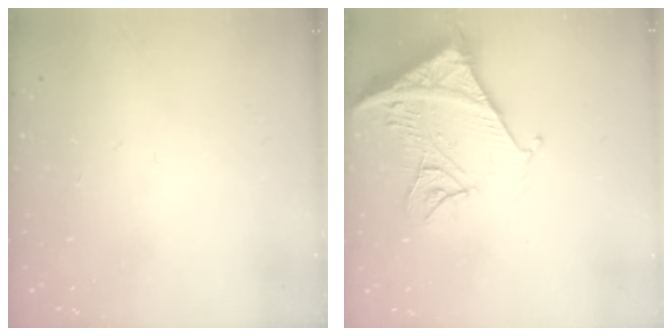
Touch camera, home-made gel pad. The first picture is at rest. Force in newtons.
{"total": 14.2, "press": 14.1, "slide": 1.5}